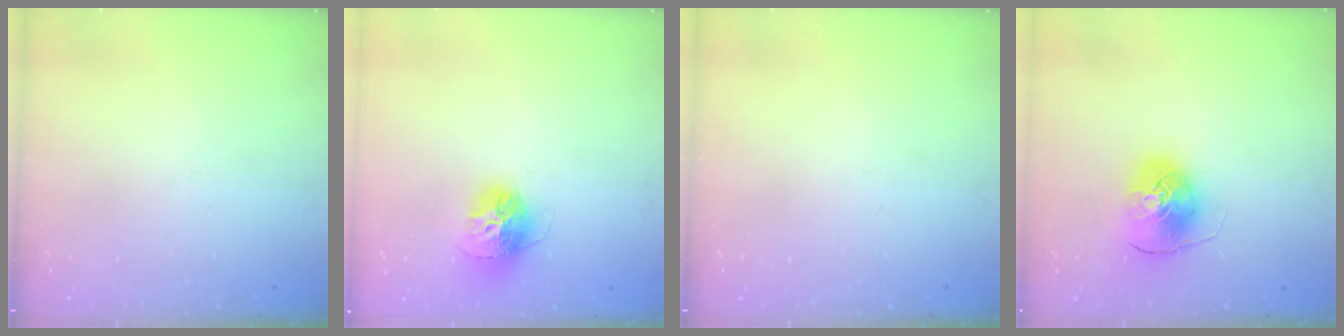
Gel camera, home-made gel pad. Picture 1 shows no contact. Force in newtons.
{"total": 13.8, "press": 13.8, "slide": 1.0}
{"total": 0.0}
{"total": 9.7, "press": 9.6, "slide": 1.3}